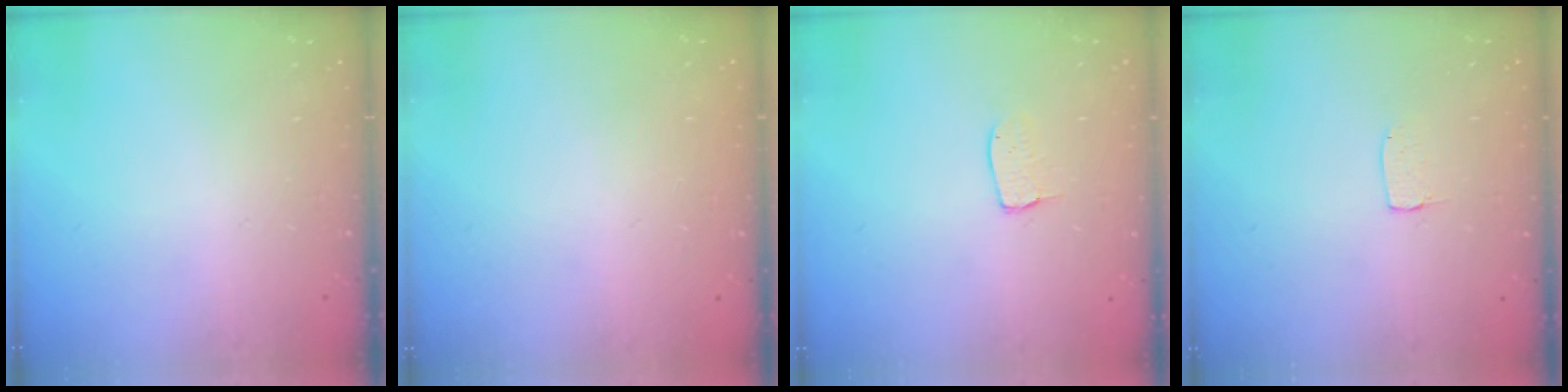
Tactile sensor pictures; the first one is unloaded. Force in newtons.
{"total": 0.0}
{"total": 4.2, "press": 4.2, "slide": 0.2}
{"total": 3.2, "press": 3.2, "slide": 0.1}